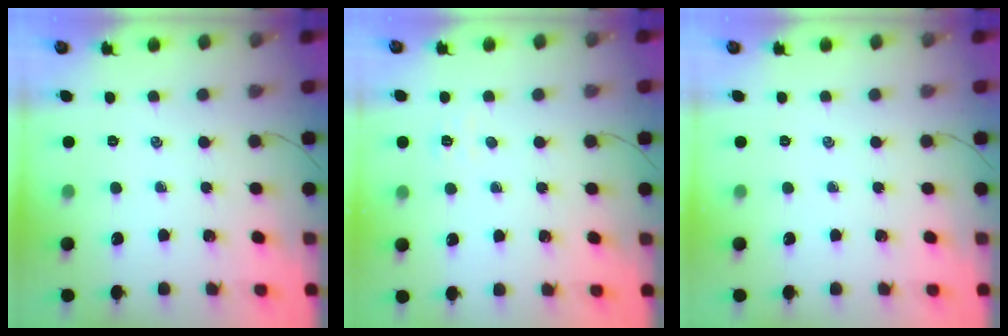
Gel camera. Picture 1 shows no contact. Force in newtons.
{"total": 3.6, "press": 3.4, "slide": 1.1}
{"total": 0.0}